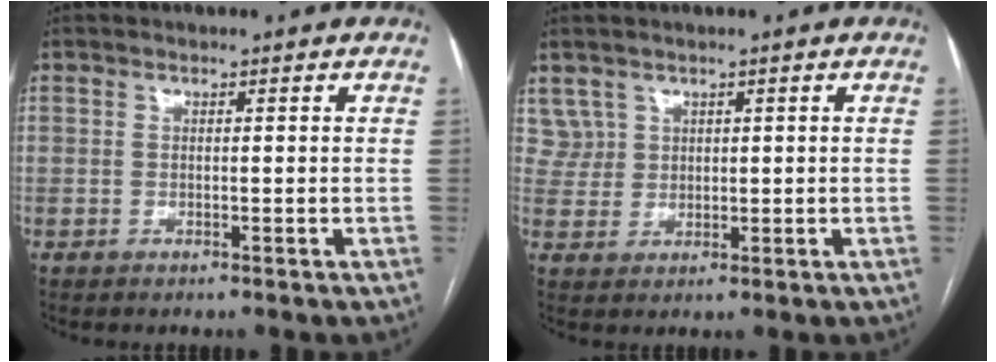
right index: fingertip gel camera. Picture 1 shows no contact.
{"total": 3.2, "force": [1.9, 2.5, -0.3], "torque": [0.013, 0.008, 0.038]}